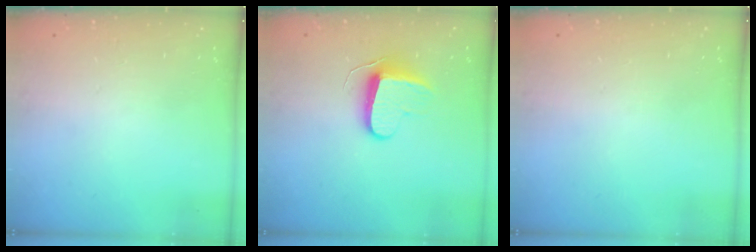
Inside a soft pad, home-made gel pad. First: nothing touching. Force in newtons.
{"total": 8.9, "press": 8.9, "slide": 0.1}
{"total": 0.0}